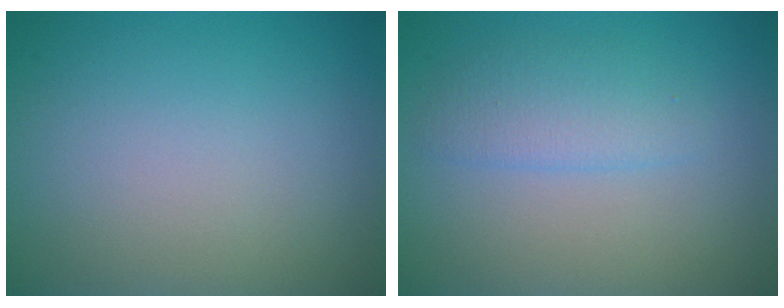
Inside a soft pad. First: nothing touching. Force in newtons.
{"total": 2.4, "press": 2.4, "slide": 0.1}